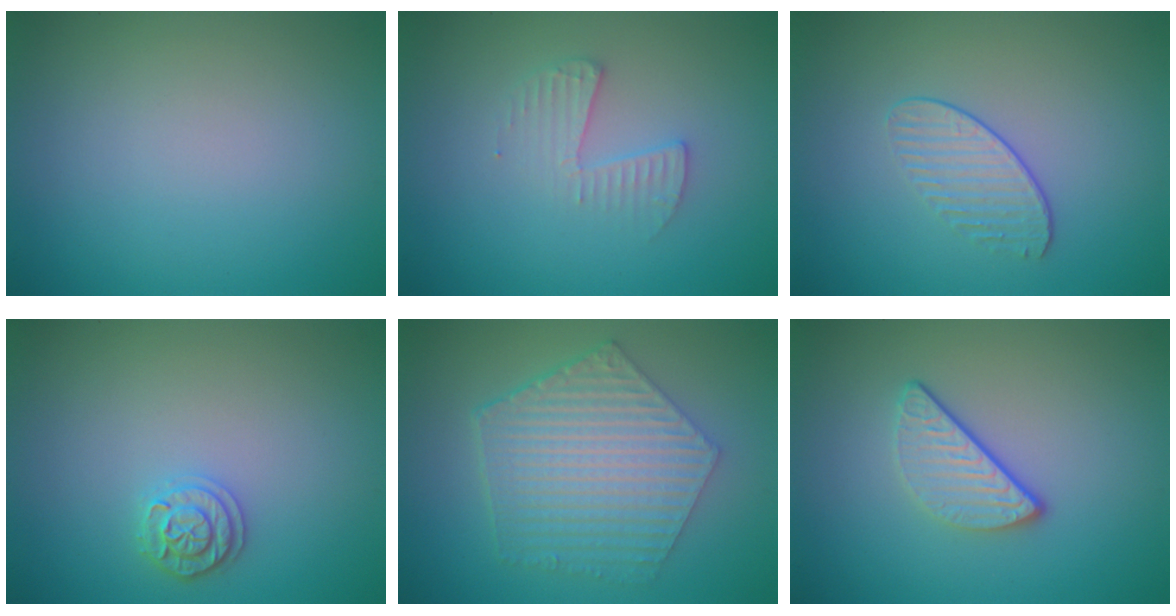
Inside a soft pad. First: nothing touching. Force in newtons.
{"total": 2.1, "press": 2.0, "slide": 0.1}
{"total": 1.8, "press": 1.3, "slide": 1.1}
{"total": 1.9, "press": 1.9, "slide": 0.3}
{"total": 6.6, "press": 5.0, "slide": 4.4}
{"total": 3.0, "press": 2.3, "slide": 1.8}